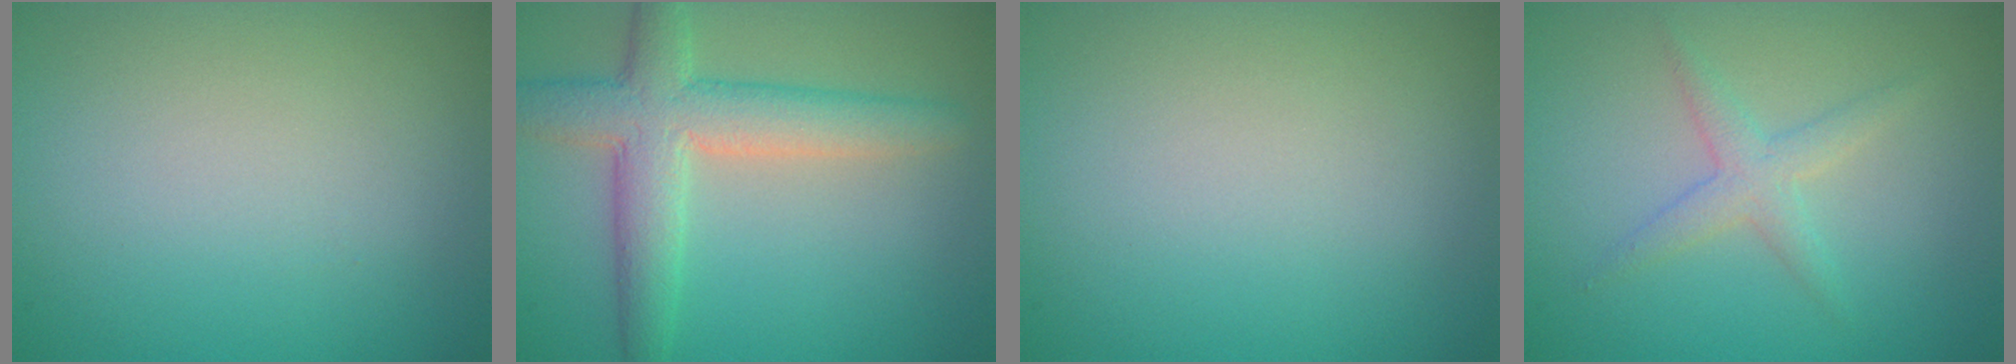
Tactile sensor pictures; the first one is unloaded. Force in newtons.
{"total": 5.6, "press": 5.6, "slide": 0.2}
{"total": 0.0}
{"total": 2.0, "press": 2.0, "slide": 0.0}